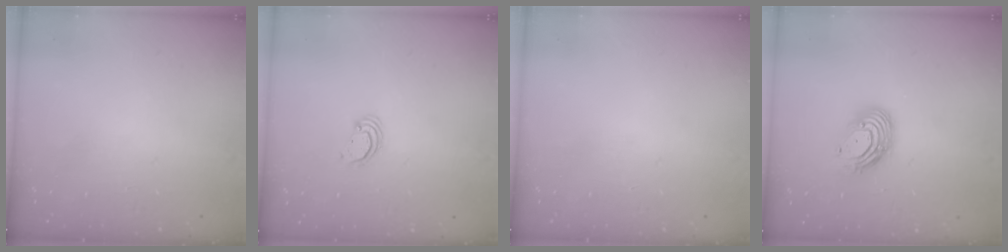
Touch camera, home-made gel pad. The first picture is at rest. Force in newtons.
{"total": 2.2, "press": 2.2, "slide": 0.2}
{"total": 0.0}
{"total": 11.1, "press": 11.1, "slide": 0.7}